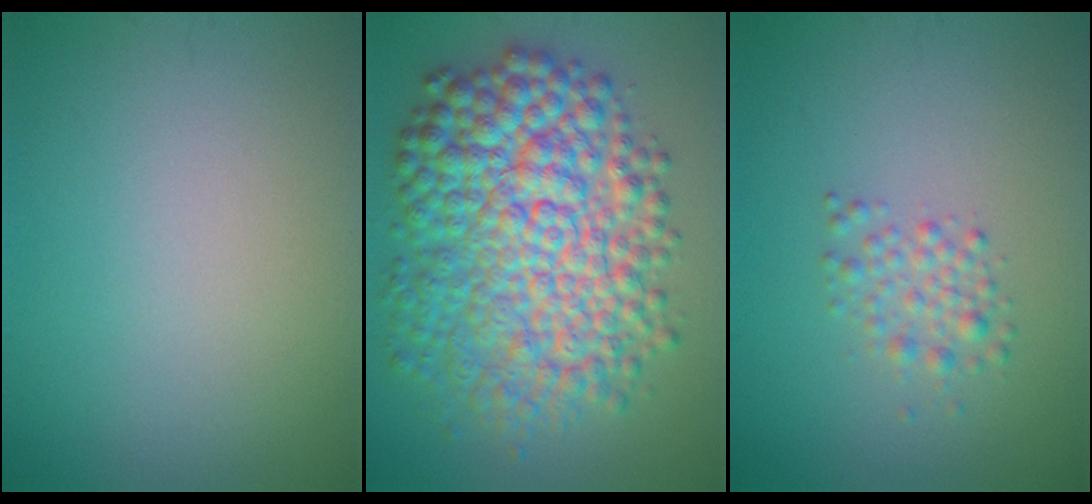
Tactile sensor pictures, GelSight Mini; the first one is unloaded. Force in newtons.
{"total": 11.2, "press": 11.2, "slide": 0.1}
{"total": 1.9, "press": 1.8, "slide": 0.1}